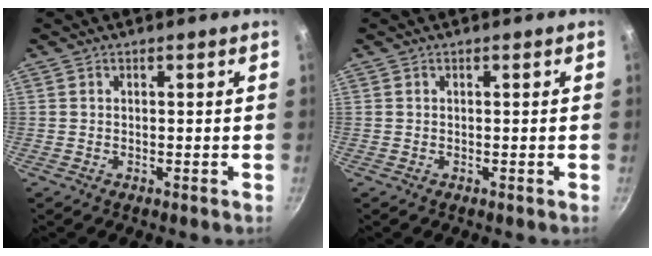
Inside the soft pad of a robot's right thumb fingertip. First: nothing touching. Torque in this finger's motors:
{"motor_torque": [-0.12, 0.92, 0.64, -0.50, -0.10]}